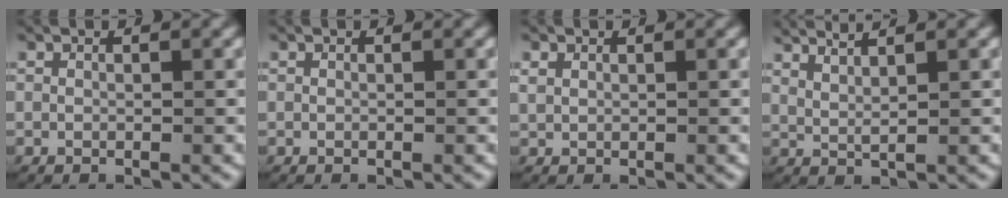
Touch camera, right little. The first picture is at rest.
{"total": 0.0}
{"total": 1.0, "force": [0.5, 0.7, 0.4], "torque": [-0.012, 0.000, 0.017]}
{"total": 3.5, "force": [2.9, 0.9, 1.8], "torque": [-0.039, -0.001, 0.053]}